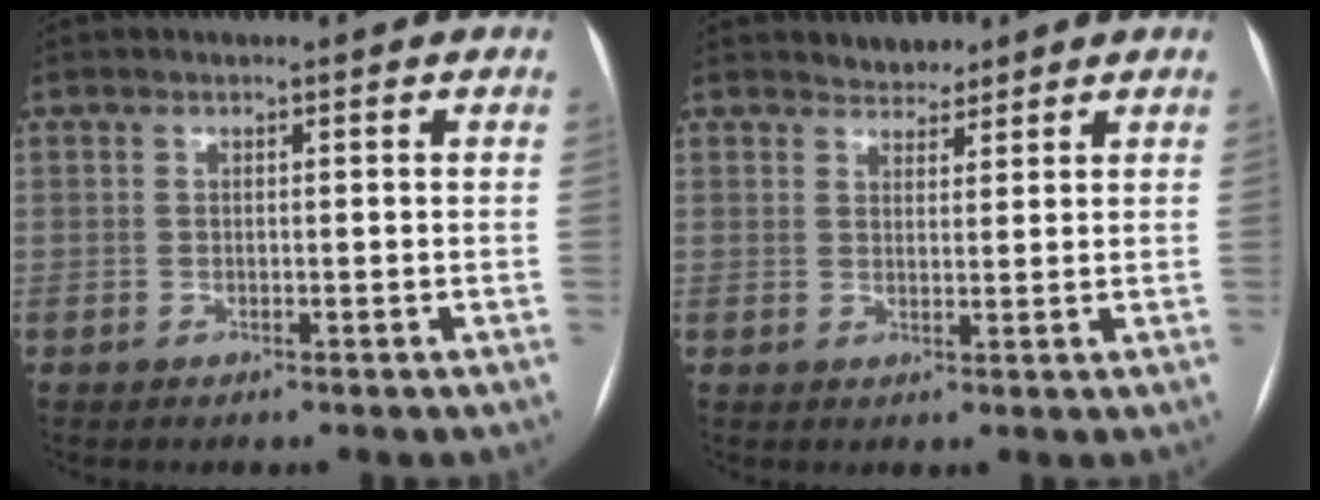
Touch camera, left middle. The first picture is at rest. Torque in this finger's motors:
{"motor_torque": [0.04, -0.04, 0.02, -0.01]}